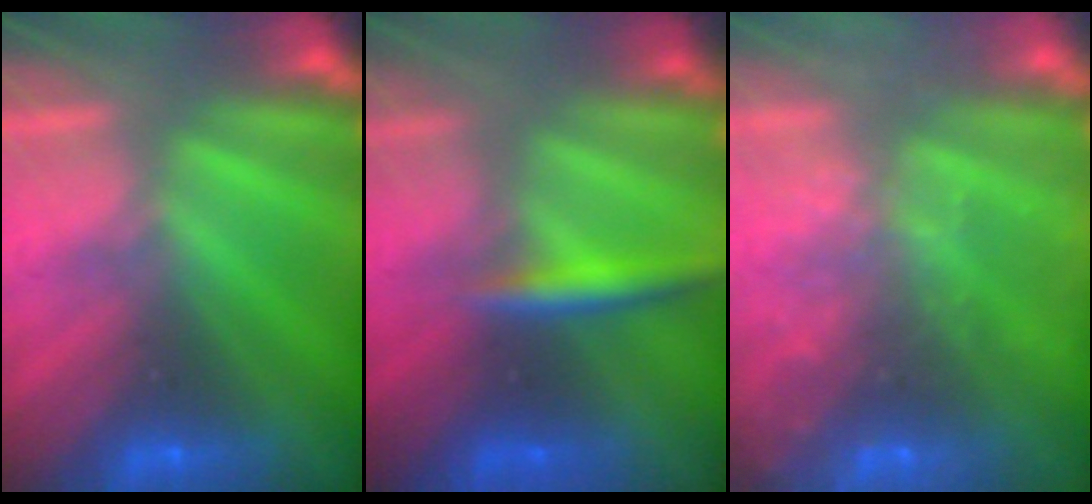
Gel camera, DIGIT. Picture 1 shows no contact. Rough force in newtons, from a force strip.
{"total": 3.0}
{"total": 7.2}